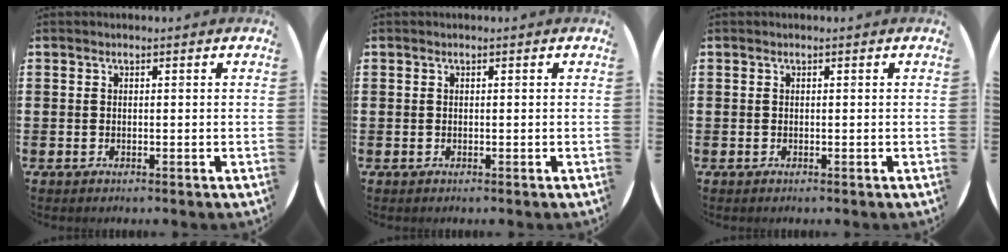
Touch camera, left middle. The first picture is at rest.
{"total": 0.0}
{"total": 0.0}